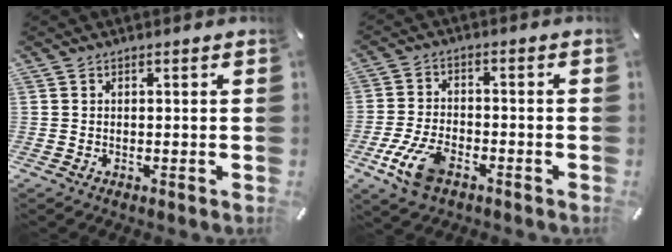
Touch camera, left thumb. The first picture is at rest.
{"total": 9.6, "force": [-4.7, 5.1, 6.7], "torque": [-0.152, 0.009, -0.087]}